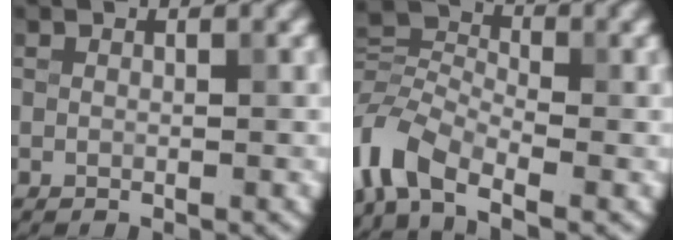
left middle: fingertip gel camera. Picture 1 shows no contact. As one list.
[{"total": 6.0, "force": [-4.1, 2.8, 3.5], "torque": [-0.086, 0.010, -0.090]}]